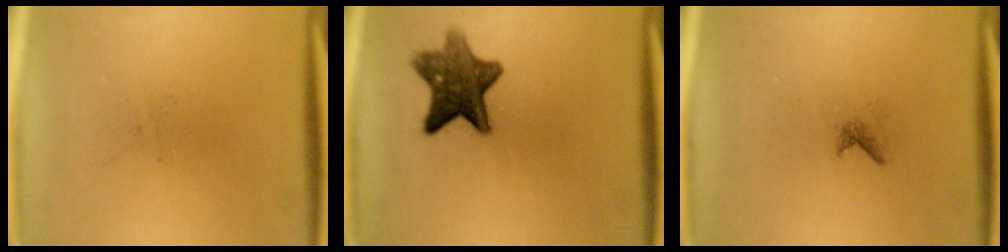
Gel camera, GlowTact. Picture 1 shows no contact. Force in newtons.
{"total": 9.1}
{"total": 0.6}